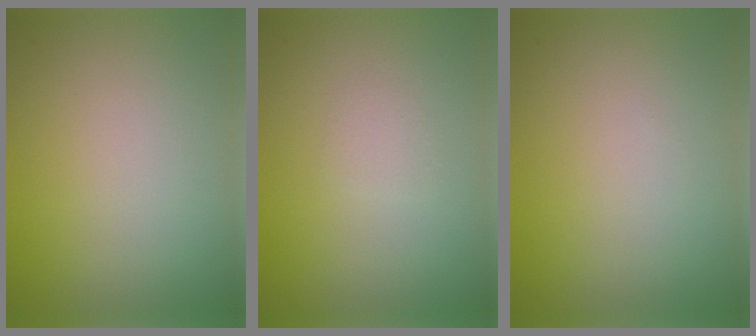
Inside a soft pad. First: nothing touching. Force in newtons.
{"total": 0.7, "press": 0.7, "slide": 0.0}
{"total": 0.0}